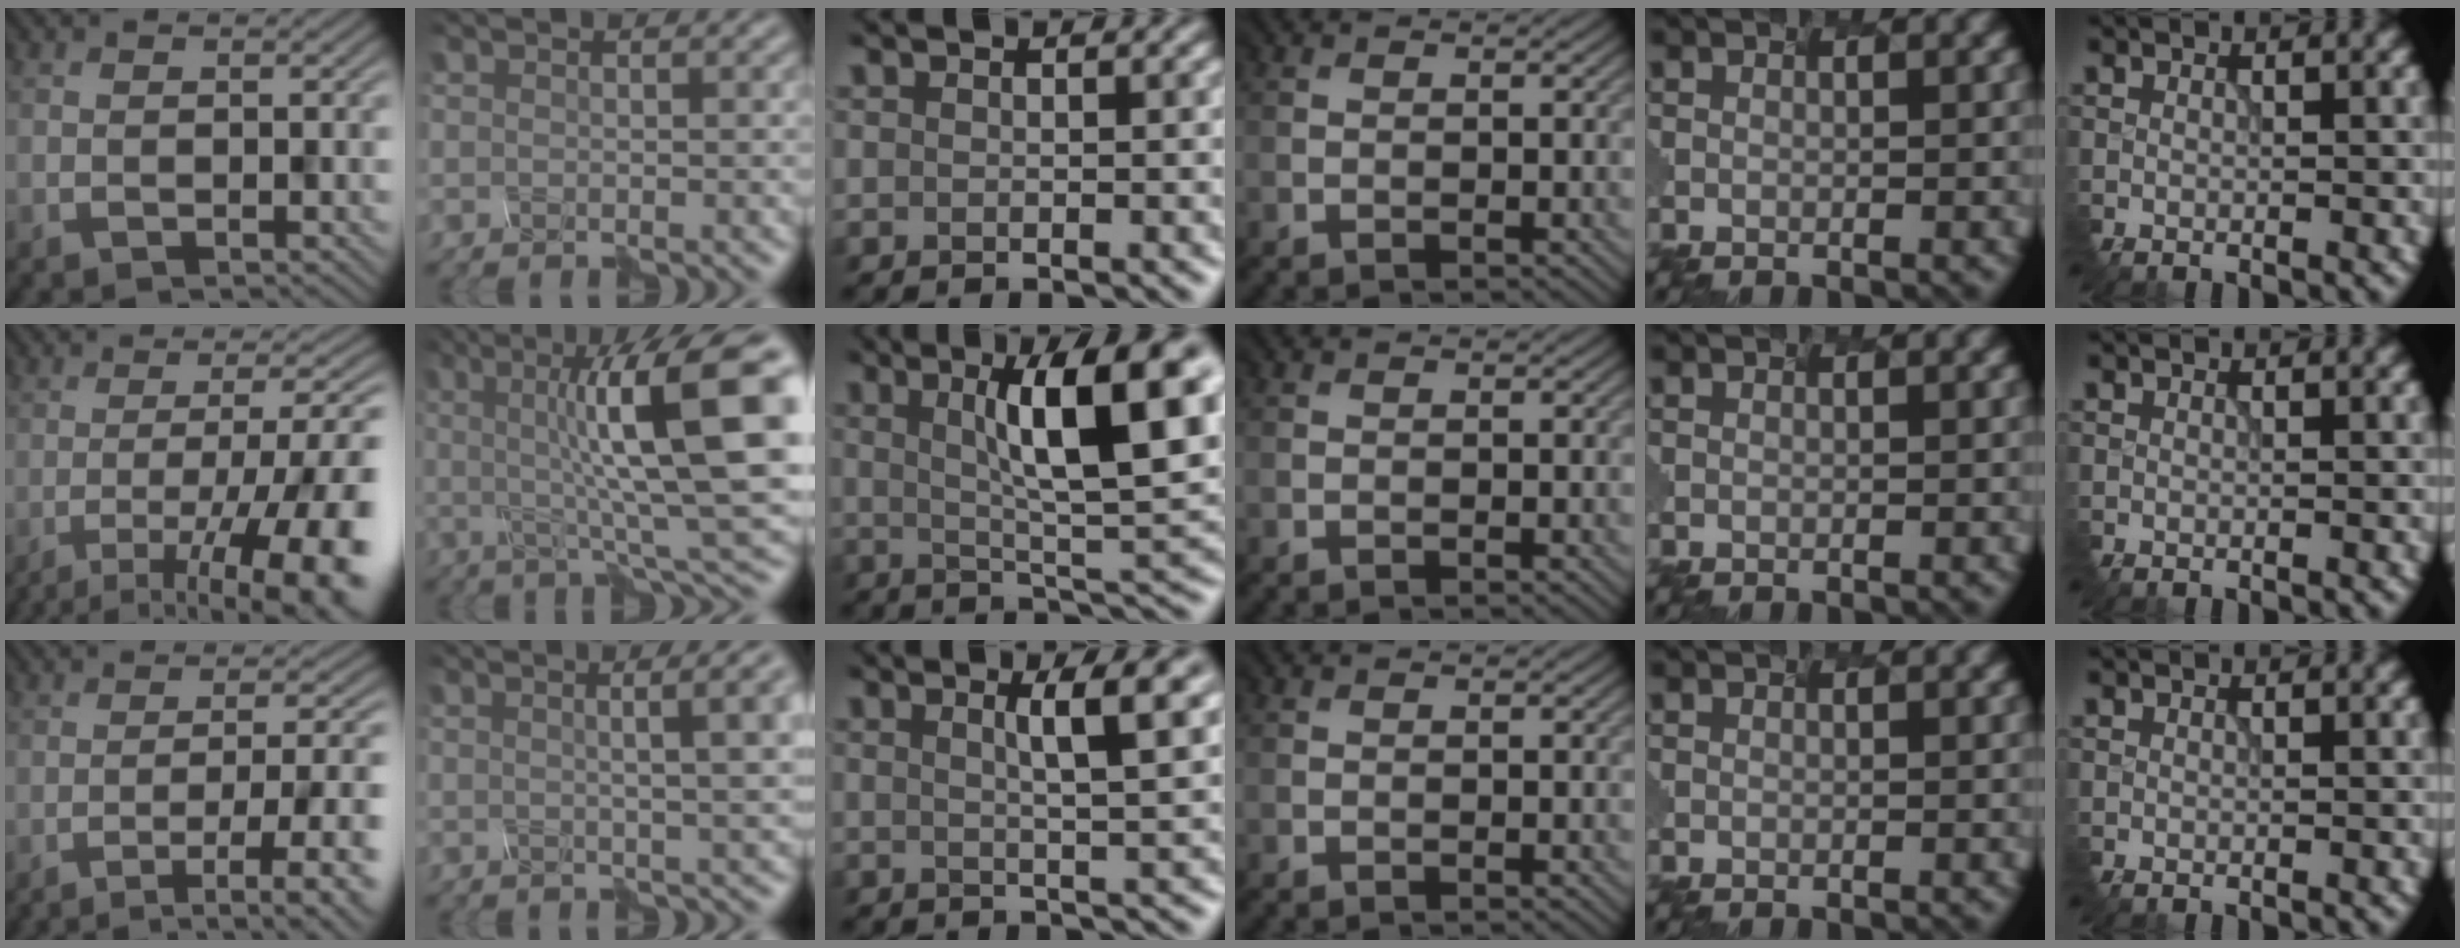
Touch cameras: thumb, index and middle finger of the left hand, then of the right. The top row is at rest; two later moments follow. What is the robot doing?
{"motion": "shake", "object": "plastic piggy bank"}